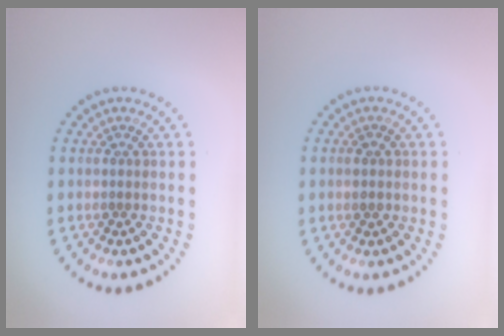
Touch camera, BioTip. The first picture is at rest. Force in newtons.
{"total": 1.3, "press": 1.3, "slide": 0.1}